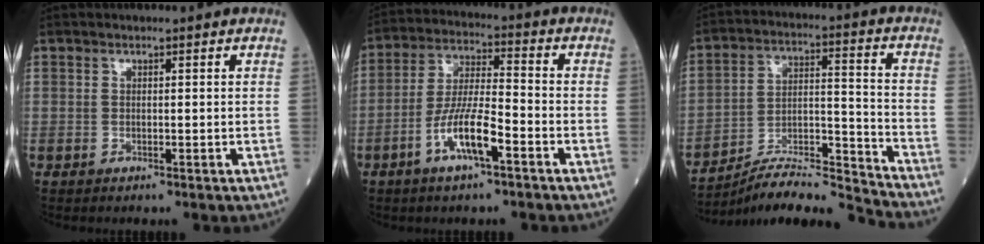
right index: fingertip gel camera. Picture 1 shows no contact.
{"total": 9.3, "force": [-4.2, 1.6, 8.1], "torque": [-0.161, 0.000, -0.080]}
{"total": 13.3, "force": [-12.9, -1.4, 2.5], "torque": [-0.032, 0.040, -0.230]}